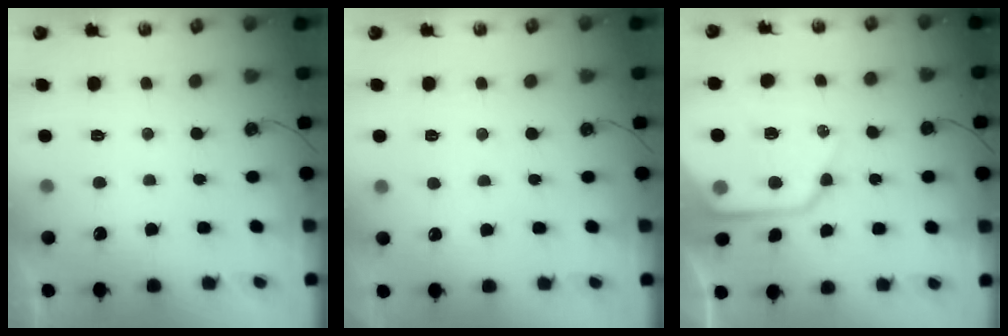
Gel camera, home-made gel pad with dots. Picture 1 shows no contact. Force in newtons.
{"total": 3.1, "press": 3.1, "slide": 0.5}
{"total": 20.4, "press": 20.3, "slide": 1.8}